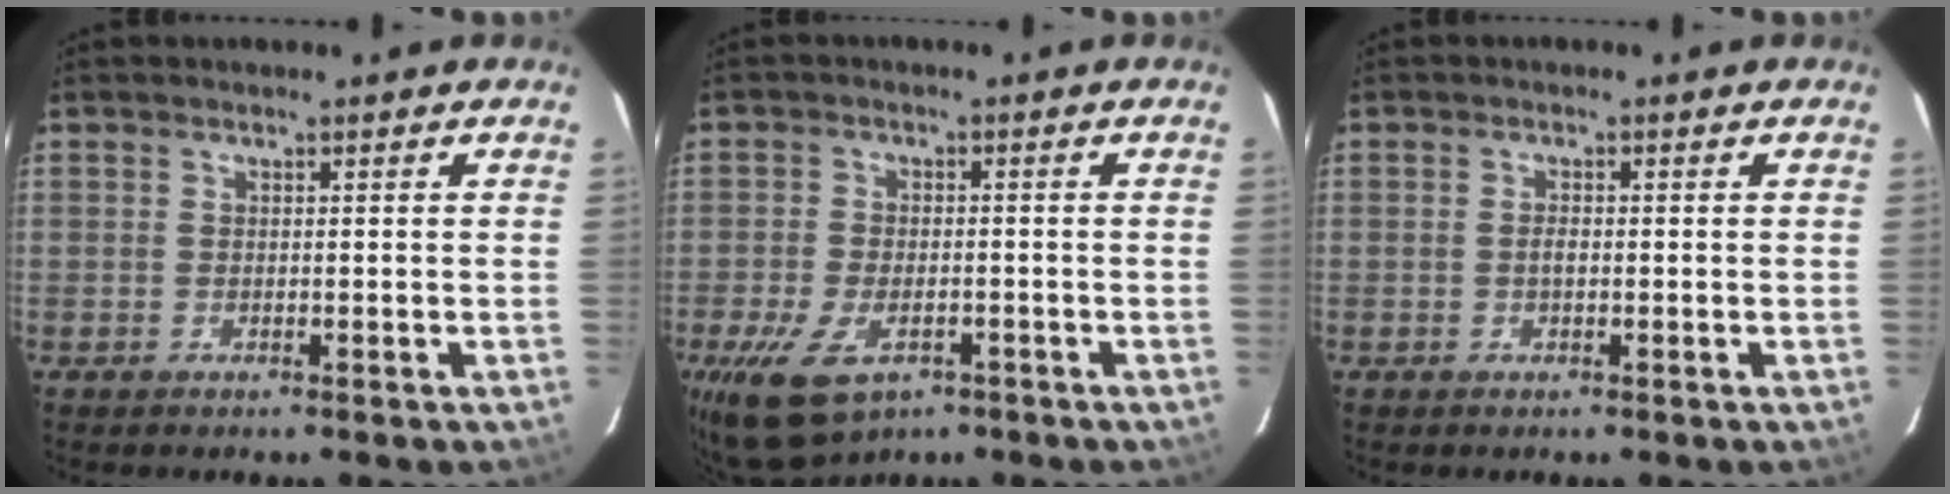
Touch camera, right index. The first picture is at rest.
{"total": 11.4, "force": [-6.2, 6.2, 7.3], "torque": [-0.169, -0.028, -0.103]}
{"total": 1.1, "force": [-0.2, 0.6, 1.0], "torque": [-0.017, 0.003, -0.004]}